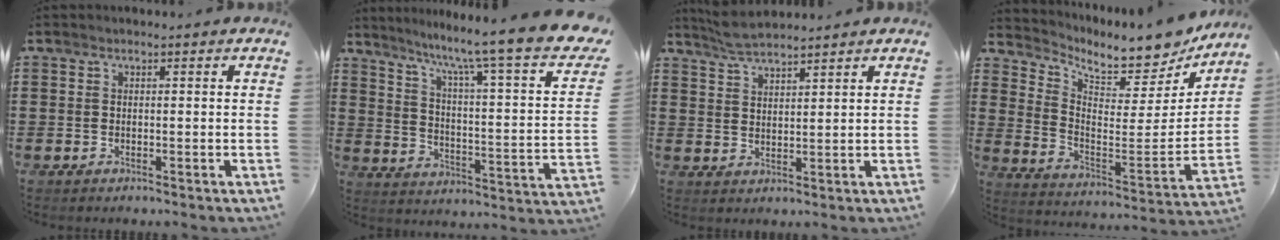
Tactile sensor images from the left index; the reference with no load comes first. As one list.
[{"total": 9.5, "force": [7.5, -0.4, 5.9], "torque": [-0.124, -0.066, 0.109]}, {"total": 3.7, "force": [3.6, 0.5, 1.0], "torque": [-0.031, -0.005, 0.067]}, {"total": 6.9, "force": [6.4, 1.1, 2.3], "torque": [-0.065, -0.063, 0.103]}]